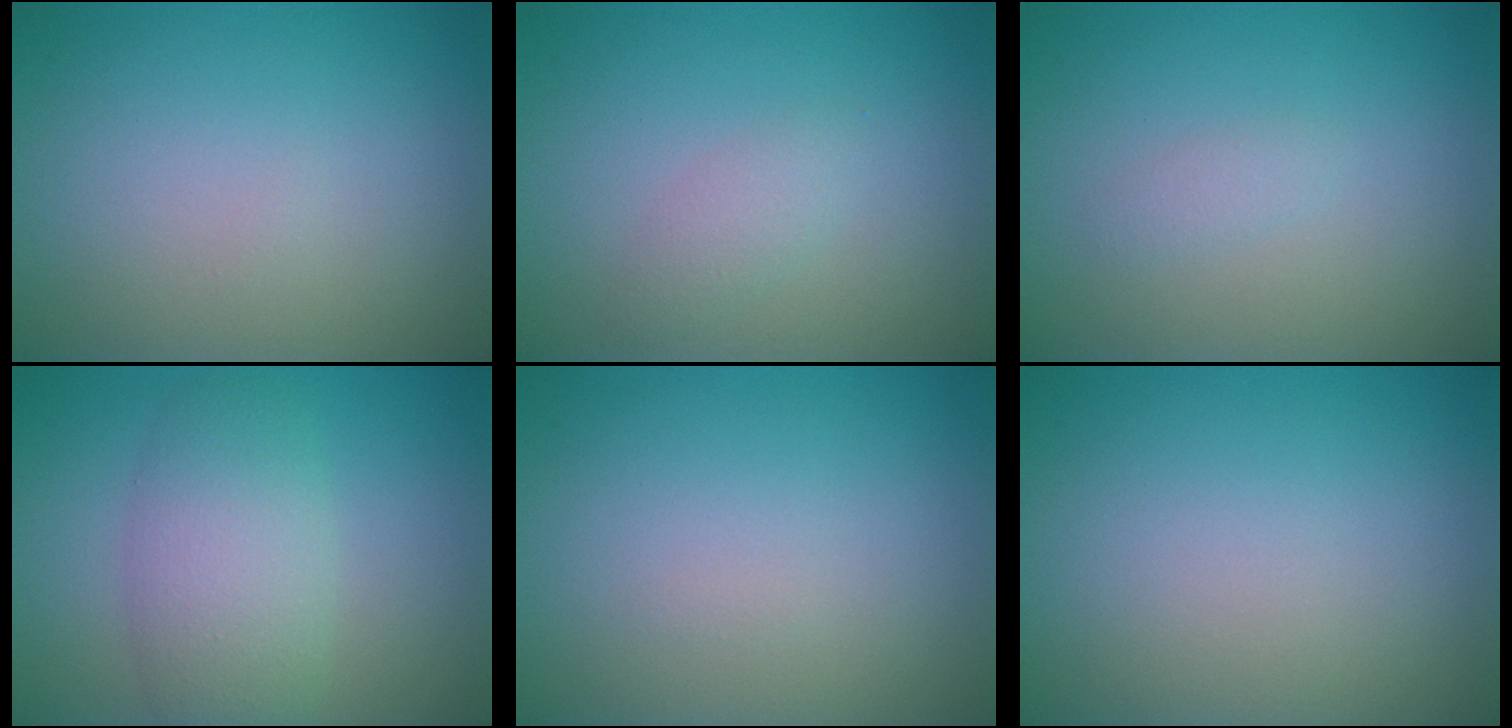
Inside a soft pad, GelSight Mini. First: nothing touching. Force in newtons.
{"total": 1.4, "press": 1.4, "slide": 0.0}
{"total": 0.8, "press": 0.8, "slide": 0.1}
{"total": 4.8, "press": 4.8, "slide": 0.3}
{"total": 0.0}
{"total": 0.0}